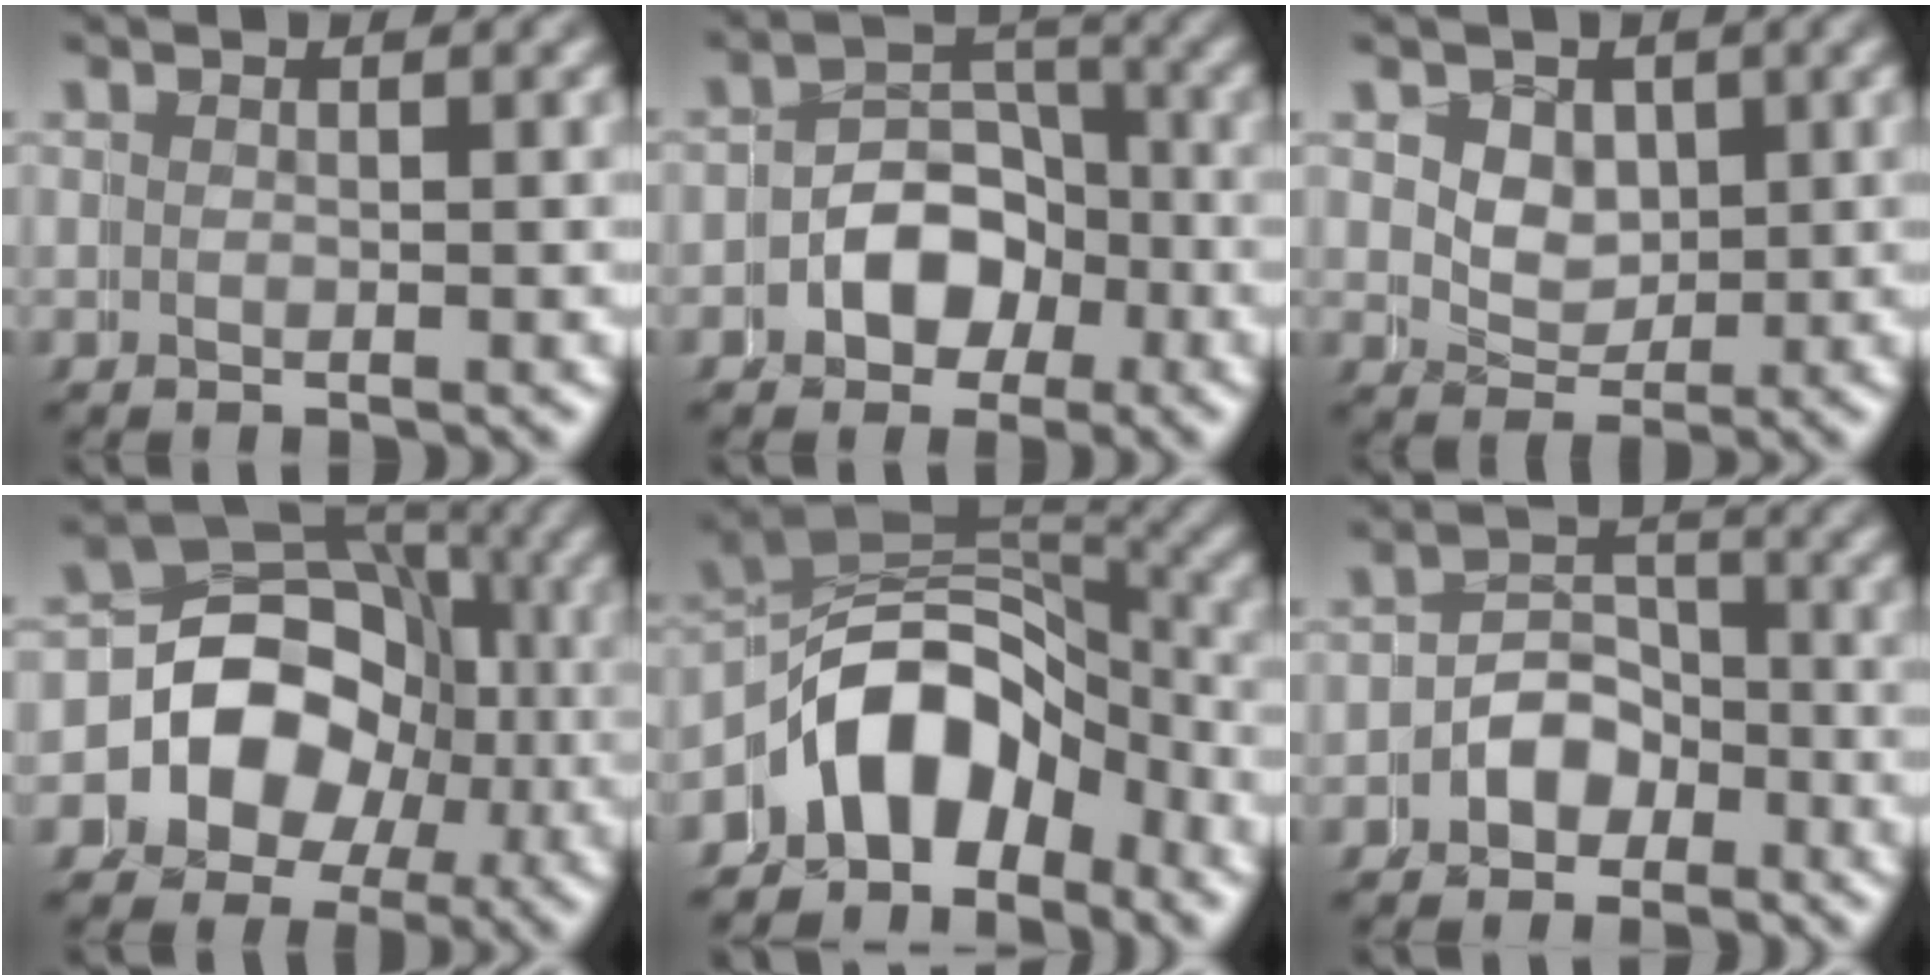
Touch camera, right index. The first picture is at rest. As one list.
[{"total": 4.0, "force": [-1.3, 3.7, 0.8], "torque": [-0.021, -0.010, -0.027]}, {"total": 2.2, "force": [1.3, 1.8, -0.3], "torque": [0.004, -0.016, 0.026]}, {"total": 12.6, "force": [-0.4, 11.4, 5.3], "torque": [-0.125, -0.024, -0.013]}, {"total": 9.9, "force": [-2.3, 8.0, 5.4], "torque": [-0.113, -0.023, -0.043]}, {"total": 3.2, "force": [-2.1, 2.3, -0.4], "torque": [0.007, -0.007, -0.045]}]